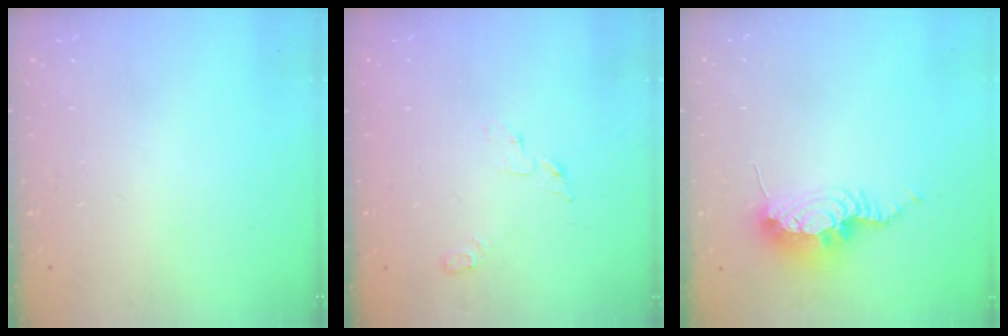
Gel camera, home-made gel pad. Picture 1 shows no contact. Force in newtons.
{"total": 3.9, "press": 3.8, "slide": 0.4}
{"total": 9.2, "press": 9.1, "slide": 0.7}